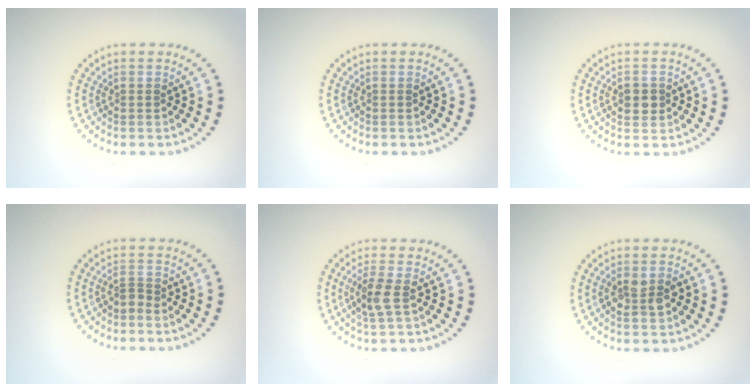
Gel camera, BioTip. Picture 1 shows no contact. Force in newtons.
{"total": 0.0}
{"total": 1.9, "press": 1.9, "slide": 0.3}
{"total": 0.8, "press": 0.4, "slide": 0.7}
{"total": 2.5, "press": 2.3, "slide": 1.0}
{"total": 2.5, "press": 2.4, "slide": 0.5}